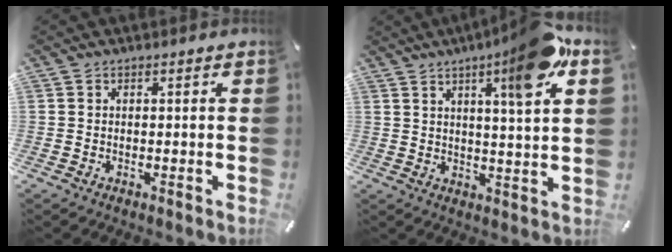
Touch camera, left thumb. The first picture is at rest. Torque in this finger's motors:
{"motor_torque": [0.70, 0.80, 1.31, -1.46, 0.37]}